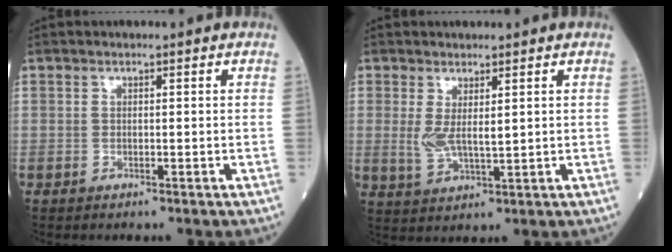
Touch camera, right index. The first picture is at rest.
{"total": 4.2, "force": [1.0, 1.2, 3.9], "torque": [-0.085, -0.005, 0.030]}